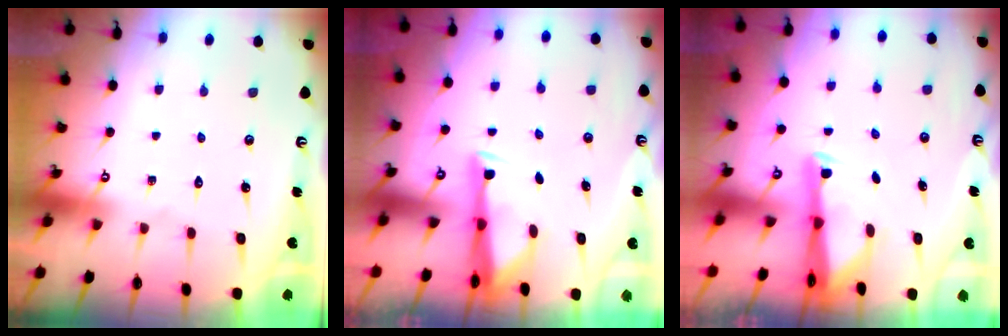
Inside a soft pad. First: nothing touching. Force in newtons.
{"total": 3.3, "press": 3.2, "slide": 0.9}
{"total": 2.7, "press": 2.7, "slide": 0.5}